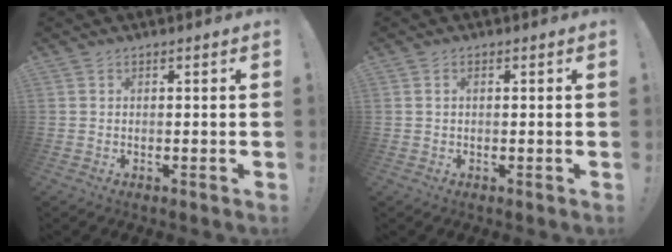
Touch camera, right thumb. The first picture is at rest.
{"total": 0.9, "force": [0.2, 0.5, 0.7], "torque": [-0.017, 0.004, 0.002]}